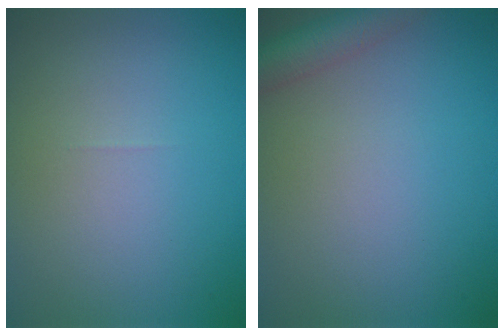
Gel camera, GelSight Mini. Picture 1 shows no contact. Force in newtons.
{"total": 3.9, "press": 3.9, "slide": 0.2}